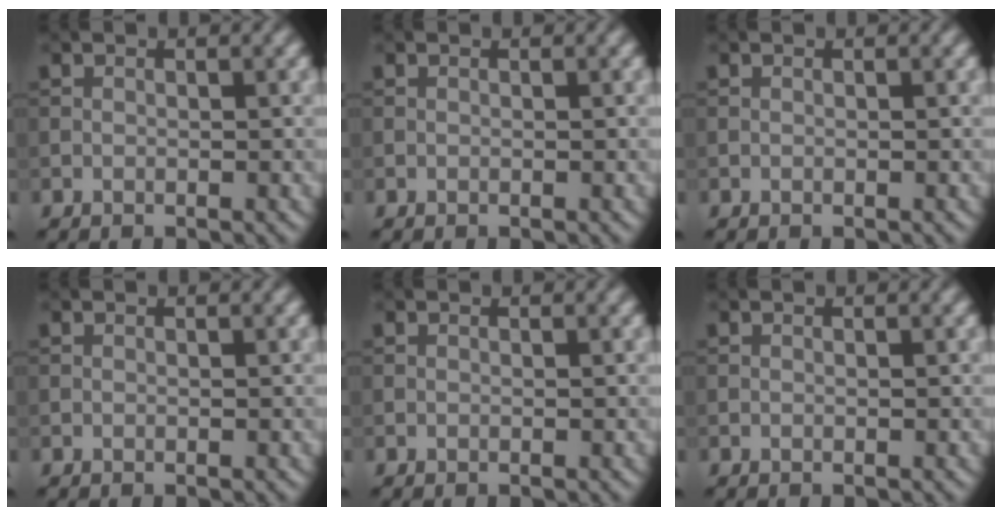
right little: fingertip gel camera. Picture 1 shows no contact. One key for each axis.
{"total": 0.0}
{"total": 0.0}
{"total": 0.0}
{"total": 0.0}
{"total": 0.0}